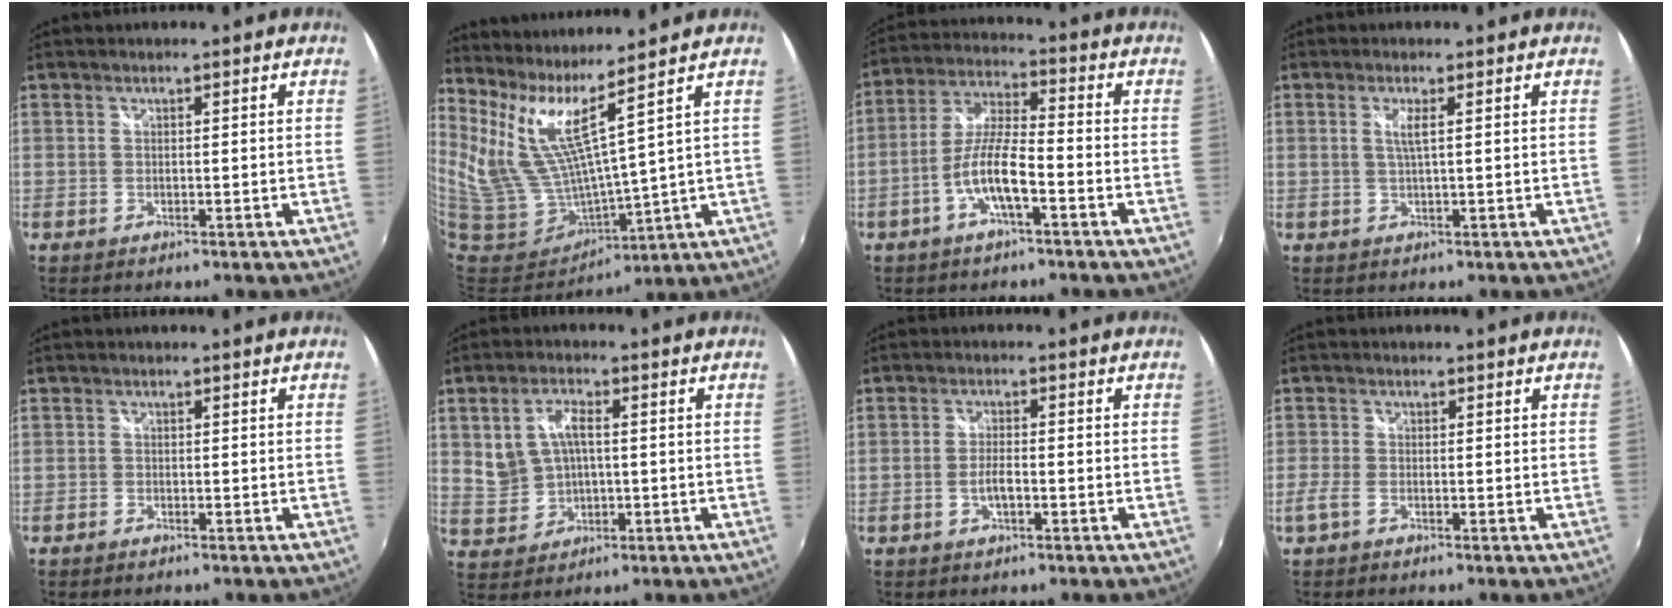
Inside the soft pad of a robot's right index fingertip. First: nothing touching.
{"total": 9.9, "force": [7.9, -0.5, 5.9], "torque": [-0.107, -0.035, 0.181]}
{"total": 8.5, "force": [-3.6, 1.6, 7.6], "torque": [-0.161, 0.009, -0.069]}
{"total": 2.0, "force": [0.4, -0.2, 1.9], "torque": [-0.037, -0.002, 0.006]}
{"total": 1.1, "force": [-0.9, 0.5, 0.3], "torque": [-0.010, -0.002, -0.018]}
{"total": 6.5, "force": [0.5, 4.5, 4.7], "torque": [-0.099, 0.009, 0.025]}
{"total": 2.6, "force": [-0.9, 0.7, 2.4], "torque": [-0.050, 0.005, -0.019]}
{"total": 2.5, "force": [-1.7, 1.0, 1.6], "torque": [-0.043, -0.003, -0.037]}